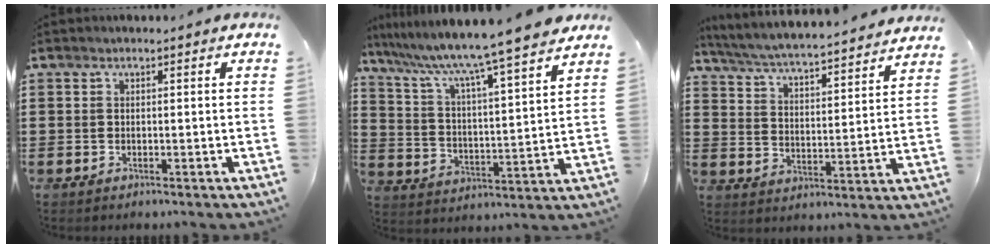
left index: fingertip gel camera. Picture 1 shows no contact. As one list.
[{"total": 8.3, "force": [7.3, -1.4, 3.7], "torque": [-0.103, -0.063, 0.115]}, {"total": 4.5, "force": [4.3, -0.7, 1.0], "torque": [-0.042, -0.039, 0.065]}]